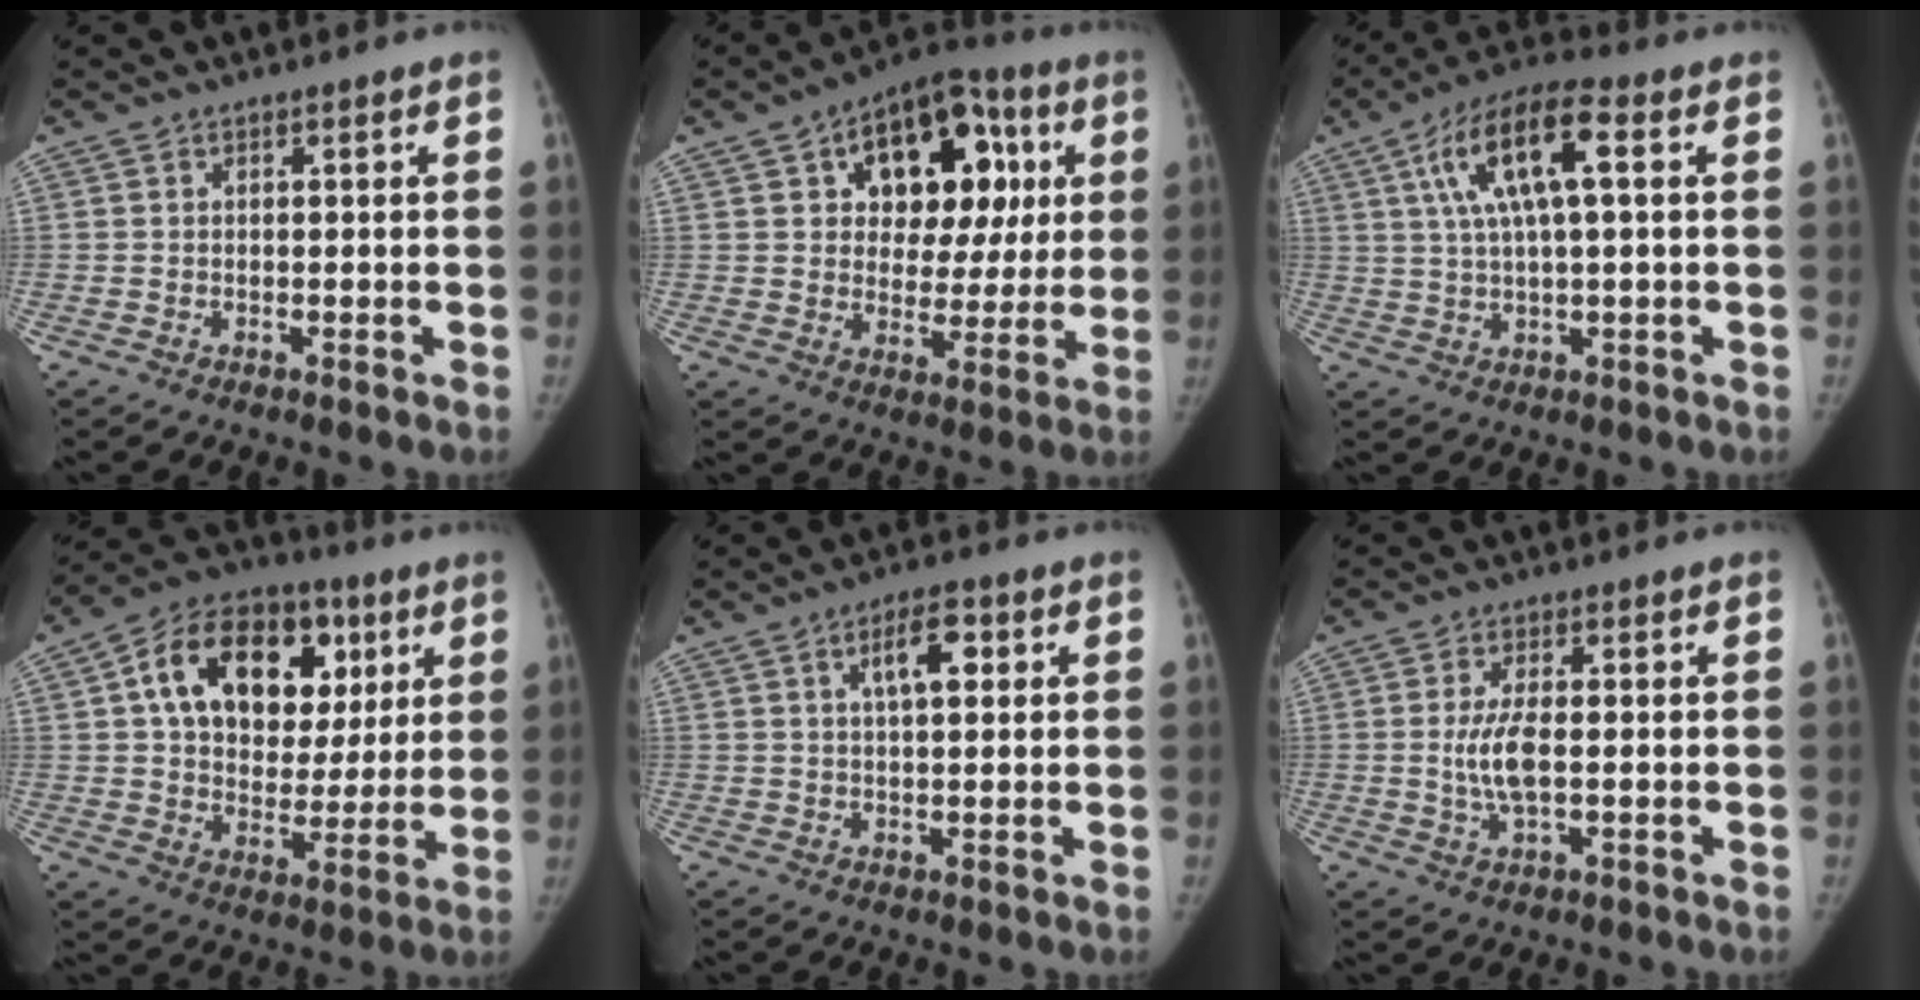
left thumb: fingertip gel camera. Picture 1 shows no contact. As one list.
[{"total": 19.6, "force": [6.3, 12.6, 13.6], "torque": [-0.132, 0.015, 0.090]}, {"total": 13.4, "force": [3.9, 4.2, 12.1], "torque": [-0.232, 0.019, 0.063]}, {"total": 22.1, "force": [7.1, 15.2, 14.3], "torque": [-0.189, 0.012, 0.109]}, {"total": 6.1, "force": [2.2, 2.5, 5.1], "torque": [-0.073, 0.001, 0.034]}, {"total": 5.6, "force": [-0.3, 2.2, 5.2], "torque": [-0.108, -0.003, -0.007]}]